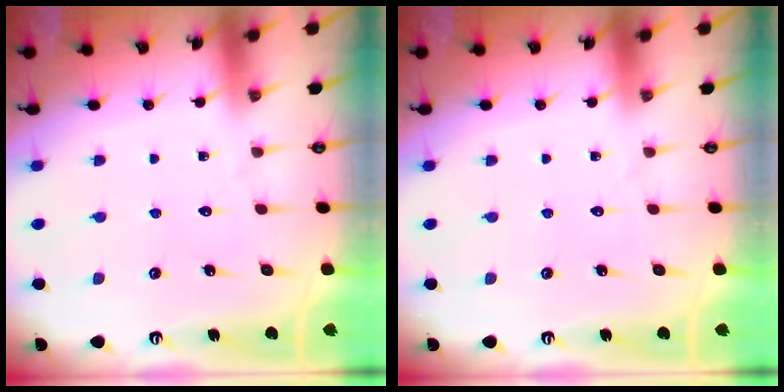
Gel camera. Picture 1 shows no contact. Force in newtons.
{"total": 0.0}